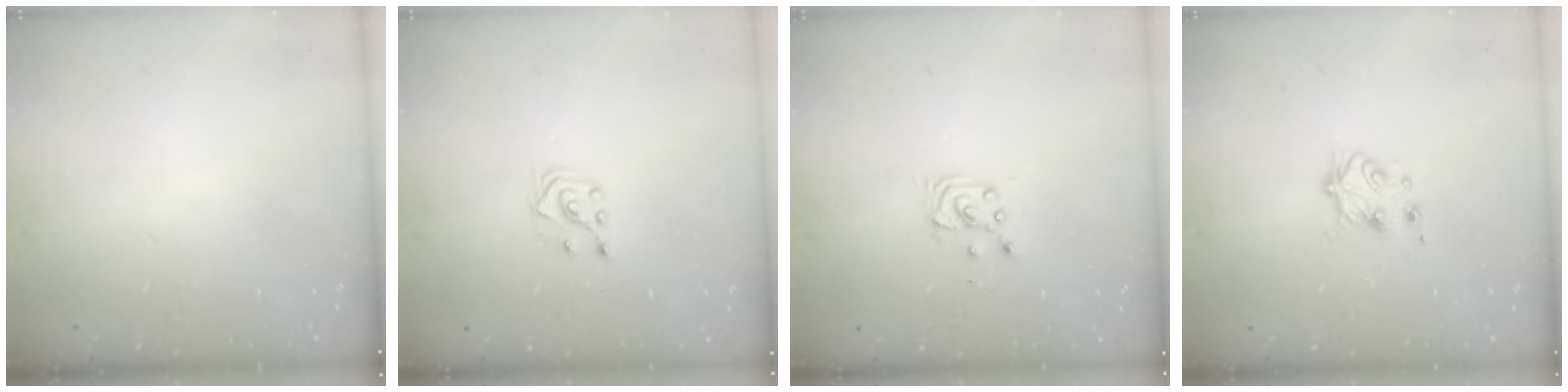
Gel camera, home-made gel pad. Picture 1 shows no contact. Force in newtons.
{"total": 3.1, "press": 3.0, "slide": 1.0}
{"total": 3.5, "press": 3.4, "slide": 0.4}
{"total": 4.9, "press": 4.8, "slide": 0.7}